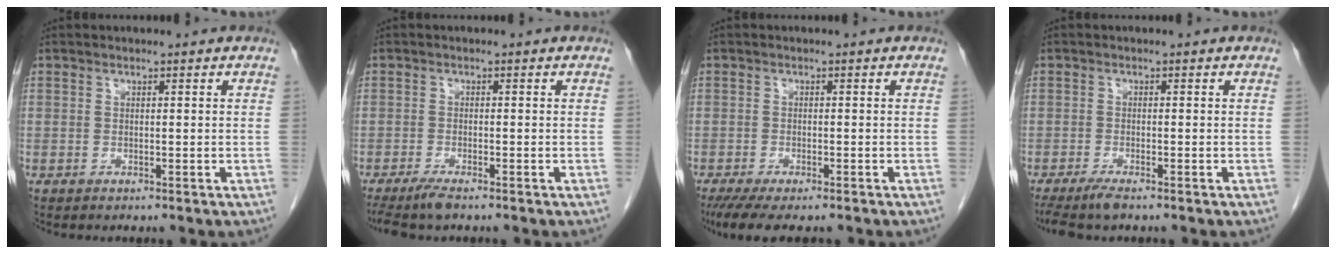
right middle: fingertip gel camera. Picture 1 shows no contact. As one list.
[{"total": 3.7, "force": [-3.0, 0.2, 2.2], "torque": [-0.042, -0.009, -0.054]}, {"total": 7.8, "force": [-6.1, 1.8, 4.5], "torque": [-0.065, -0.016, -0.095]}, {"total": 3.4, "force": [-2.7, 0.1, 2.1], "torque": [-0.040, -0.009, -0.050]}]